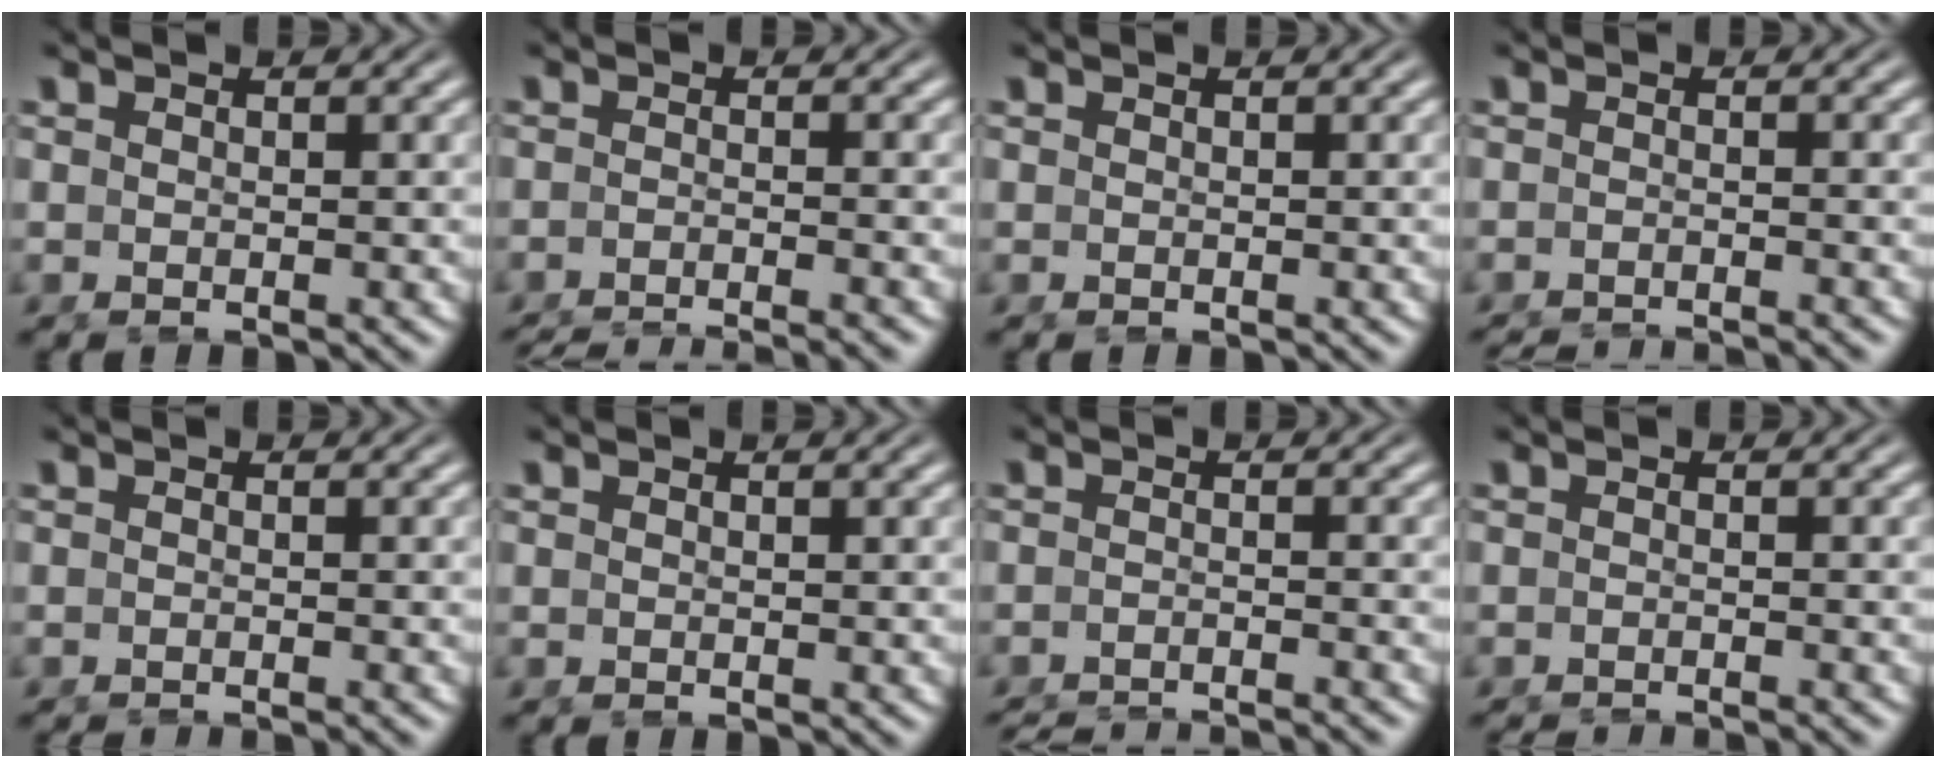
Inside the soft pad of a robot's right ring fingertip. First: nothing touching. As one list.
[{"total": 6.1, "force": [-6.0, 0.6, 1.0], "torque": [0.000, -0.014, -0.090]}, {"total": 0.0}, {"total": 3.8, "force": [-3.8, -0.1, 0.1], "torque": [0.002, -0.016, -0.056]}, {"total": 1.6, "force": [-1.5, -0.3, 0.2], "torque": [-0.002, -0.008, -0.019]}, {"total": 0.0}, {"total": 4.9, "force": [-4.9, 0.2, 0.3], "torque": [0.002, -0.018, -0.072]}, {"total": 2.5, "force": [-2.5, -0.3, 0.1], "torque": [-0.001, -0.013, -0.035]}]